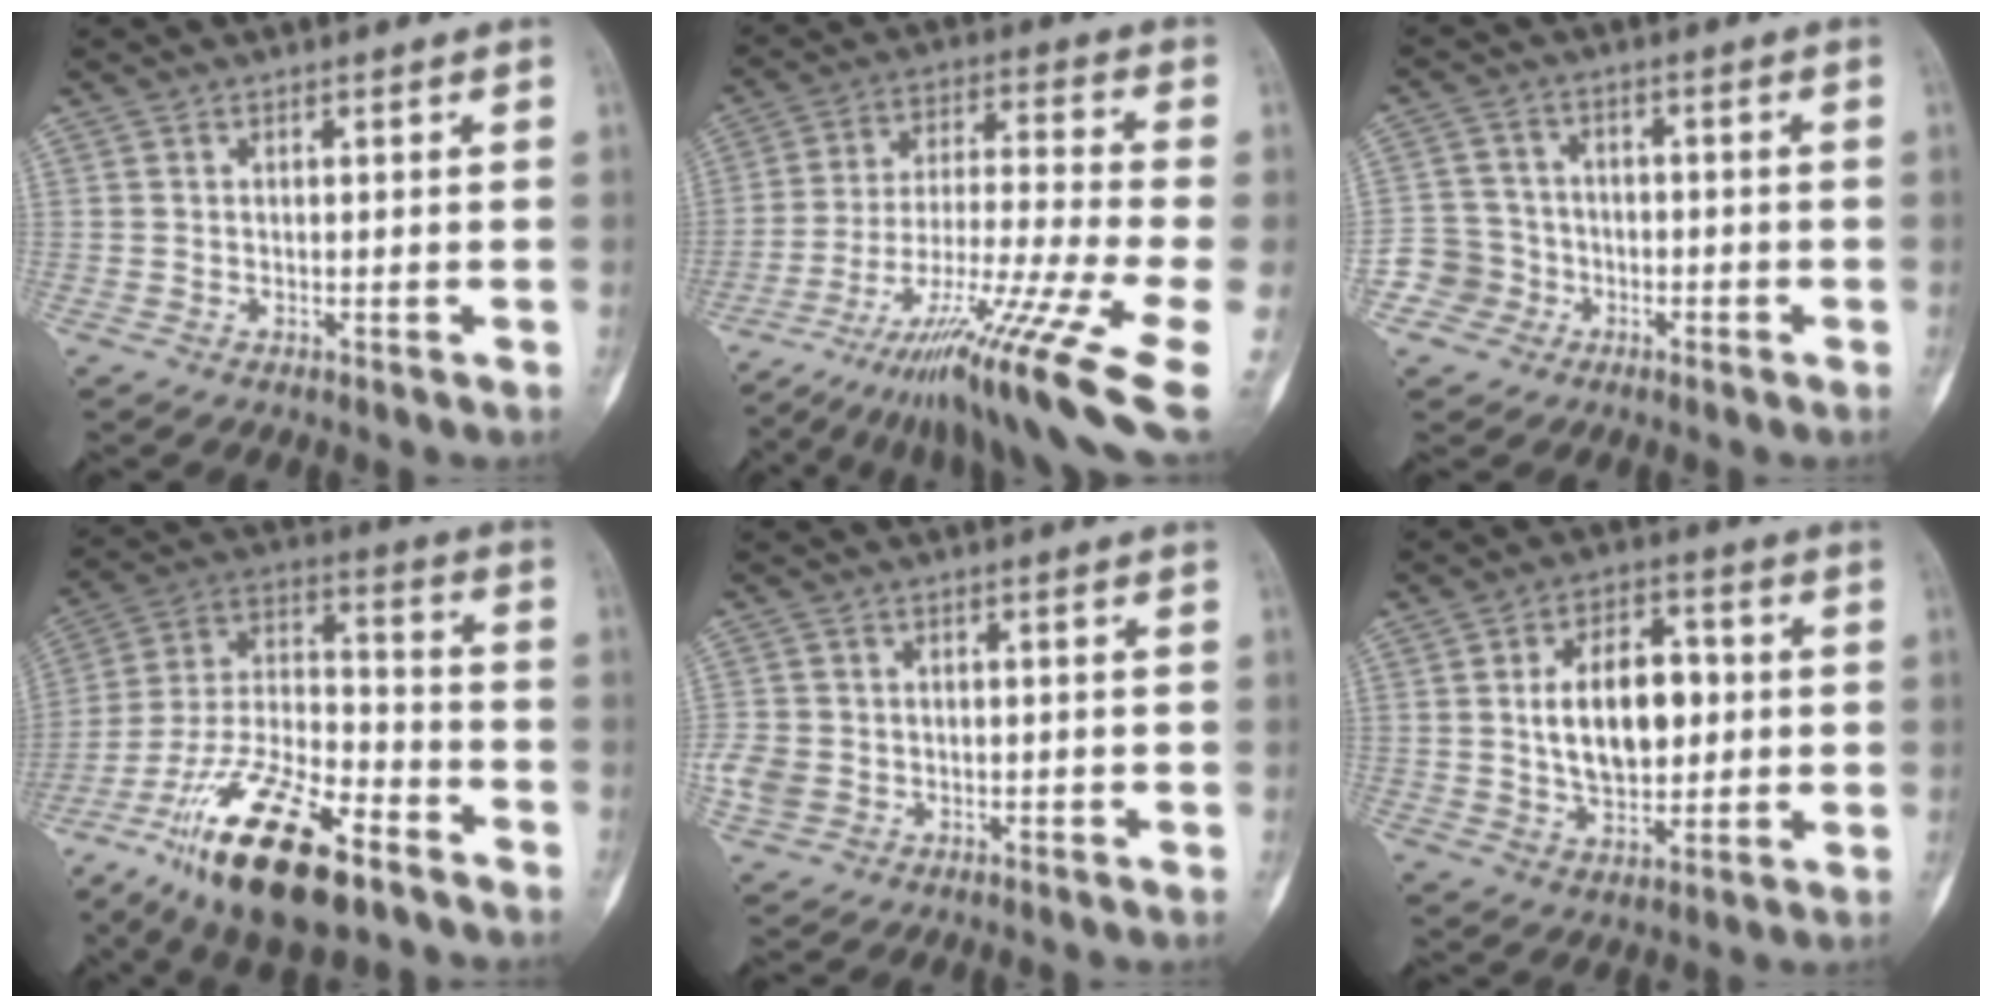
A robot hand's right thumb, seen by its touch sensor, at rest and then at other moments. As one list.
[{"total": 18.3, "force": [-11.5, -0.3, 14.2], "torque": [-0.278, 0.043, -0.197]}, {"total": 6.7, "force": [-3.1, 5.9, 0.0], "torque": [0.033, 0.029, -0.061]}, {"total": 22.8, "force": [-14.3, 8.4, 15.6], "torque": [-0.308, 0.065, -0.256]}, {"total": 5.8, "force": [-1.7, 4.9, 2.6], "torque": [-0.061, 0.014, -0.029]}, {"total": 13.6, "force": [1.2, 8.4, 10.6], "torque": [-0.143, 0.011, 0.023]}]